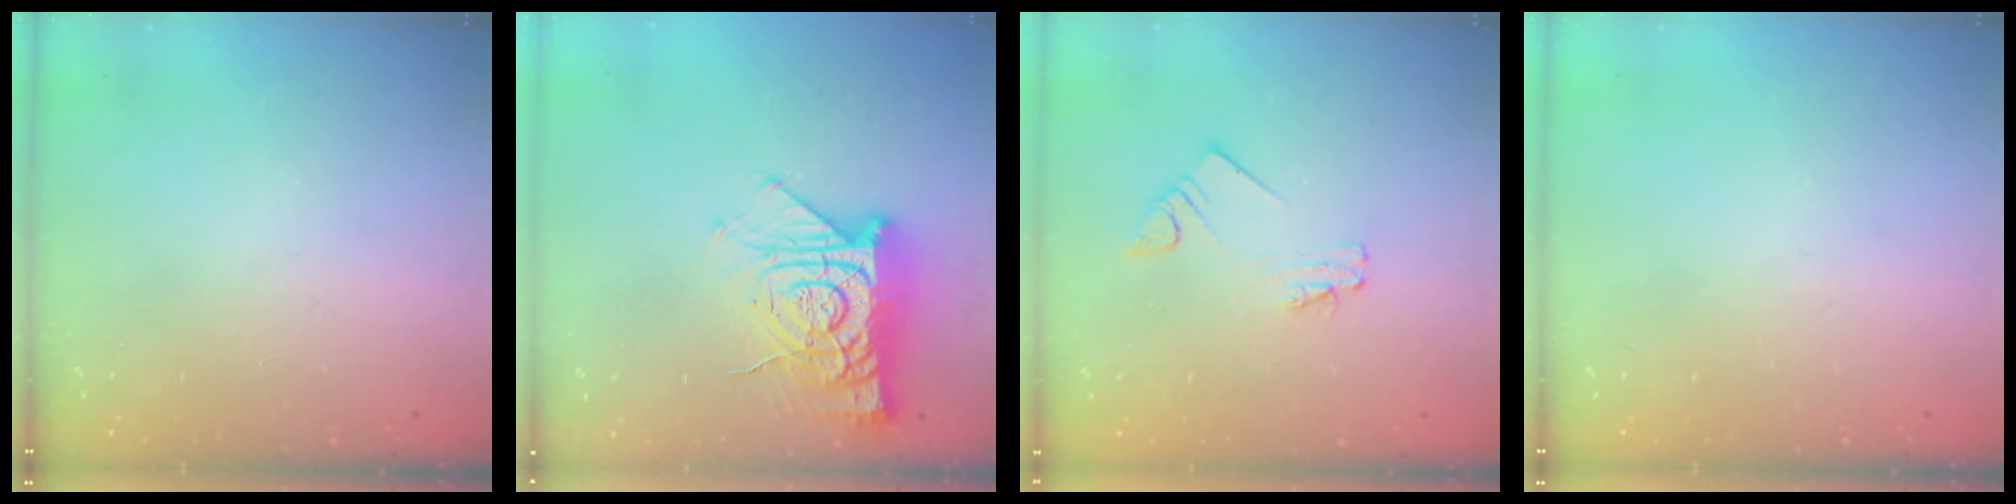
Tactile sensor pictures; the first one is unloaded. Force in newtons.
{"total": 15.5, "press": 15.5, "slide": 1.4}
{"total": 1.9, "press": 1.9, "slide": 0.1}
{"total": 0.0}